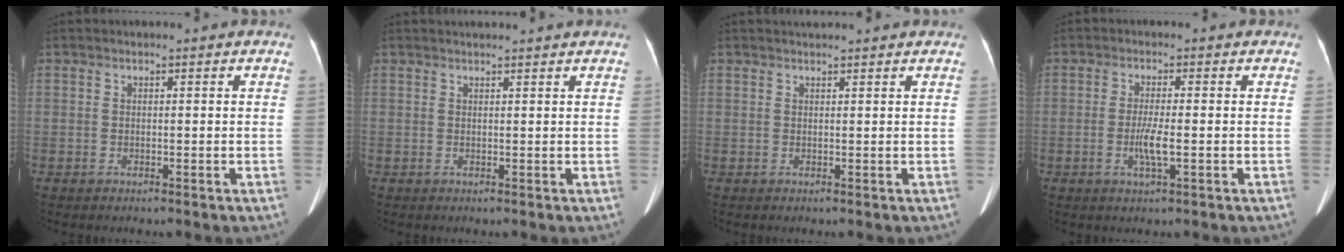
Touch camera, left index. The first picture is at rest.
{"total": 4.5, "force": [4.3, -0.4, 1.4], "torque": [-0.014, 0.023, 0.049]}
{"total": 3.7, "force": [3.5, 0.1, 1.2], "torque": [-0.016, 0.027, 0.044]}
{"total": 3.5, "force": [-0.8, 0.2, 3.4], "torque": [-0.070, -0.006, -0.015]}